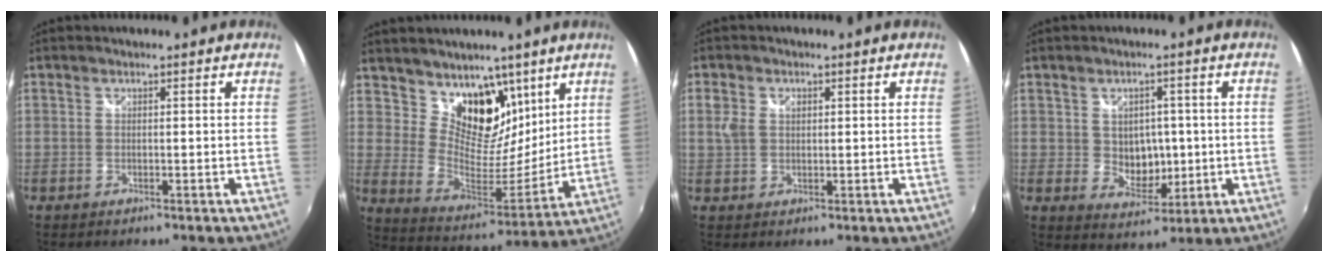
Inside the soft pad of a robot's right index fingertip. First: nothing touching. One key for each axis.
{"total": 14.9, "fx": 9.4, "fy": 9.1, "fz": 7.2, "tx": -0.116, "ty": -0.016, "tz": 0.169}
{"total": 3.3, "fx": 0.6, "fy": 2.6, "fz": 1.8, "tx": -0.040, "ty": 0.006, "tz": 0.010}
{"total": 6.3, "fx": 0.1, "fy": 5.3, "fz": 3.4, "tx": -0.059, "ty": 0.003, "tz": 0.016}